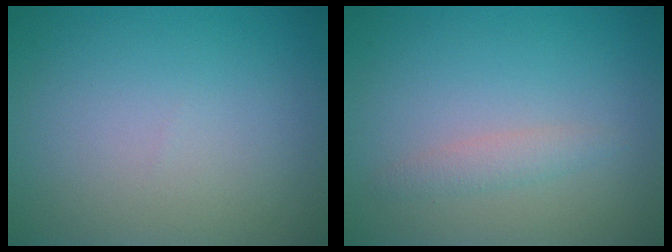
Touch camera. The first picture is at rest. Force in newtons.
{"total": 1.4, "press": 1.4, "slide": 0.0}